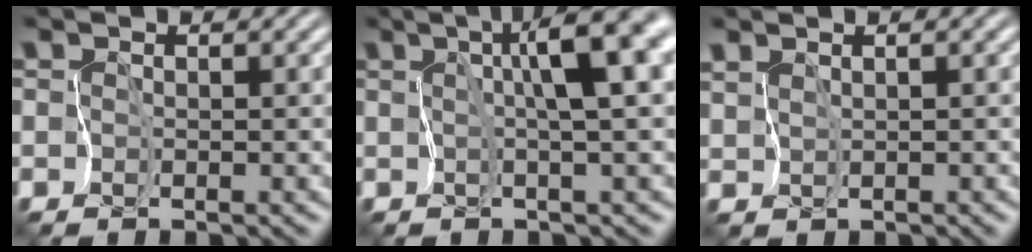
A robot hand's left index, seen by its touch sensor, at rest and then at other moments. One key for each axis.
{"total": 7.2, "fx": 1.7, "fy": 0.8, "fz": 7.0, "tx": -0.106, "ty": 0.022, "tz": 0.024}
{"total": 0.8, "fx": 0.7, "fy": 0.0, "fz": -0.2, "tx": 0.005, "ty": -0.002, "tz": 0.019}